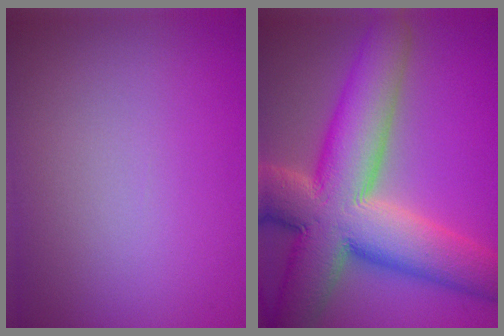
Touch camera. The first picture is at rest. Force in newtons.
{"total": 14.1, "press": 14.1, "slide": 1.1}